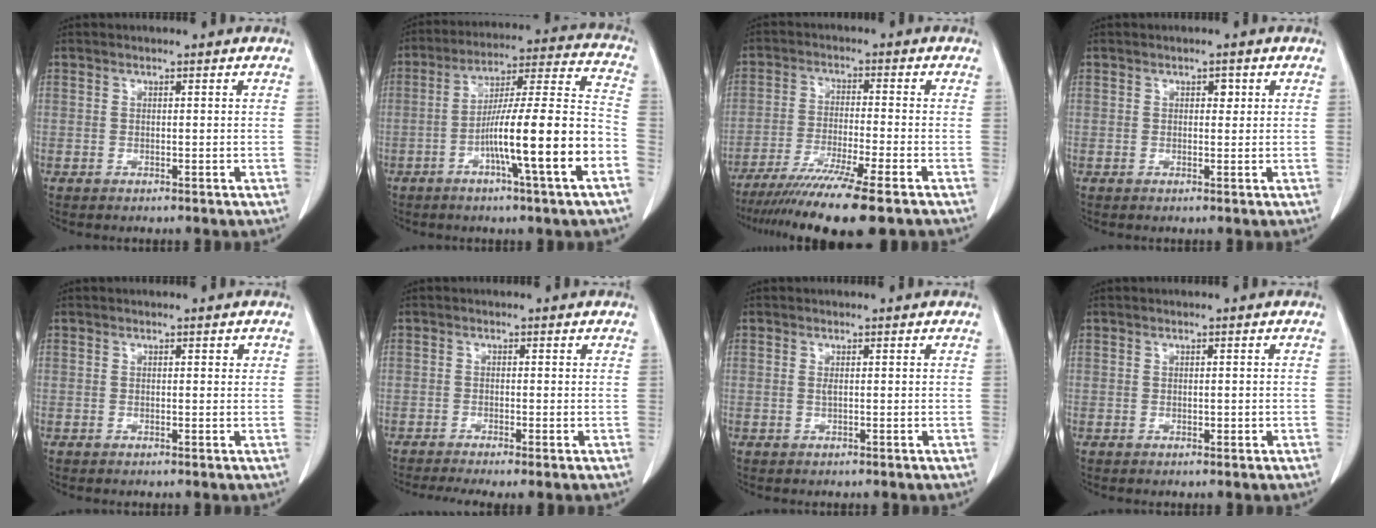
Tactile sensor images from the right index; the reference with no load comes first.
{"total": 16.9, "force": [-6.0, -0.2, 15.8], "torque": [-0.255, 0.008, -0.098]}
{"total": 13.9, "force": [-10.7, -0.8, 8.9], "torque": [-0.153, -0.042, -0.173]}
{"total": 1.2, "force": [0.4, 0.8, 0.8], "torque": [-0.007, 0.002, 0.004]}
{"total": 0.7, "force": [0.3, 0.4, 0.5], "torque": [-0.004, 0.000, 0.002]}
{"total": 4.6, "force": [-3.3, 0.4, 3.1], "torque": [-0.047, -0.009, -0.054]}
{"total": 0.5, "force": [0.1, 0.0, 0.5], "torque": [-0.016, -0.002, 0.002]}
{"total": 0.7, "force": [-0.1, 0.4, 0.5], "torque": [-0.007, 0.000, 0.002]}